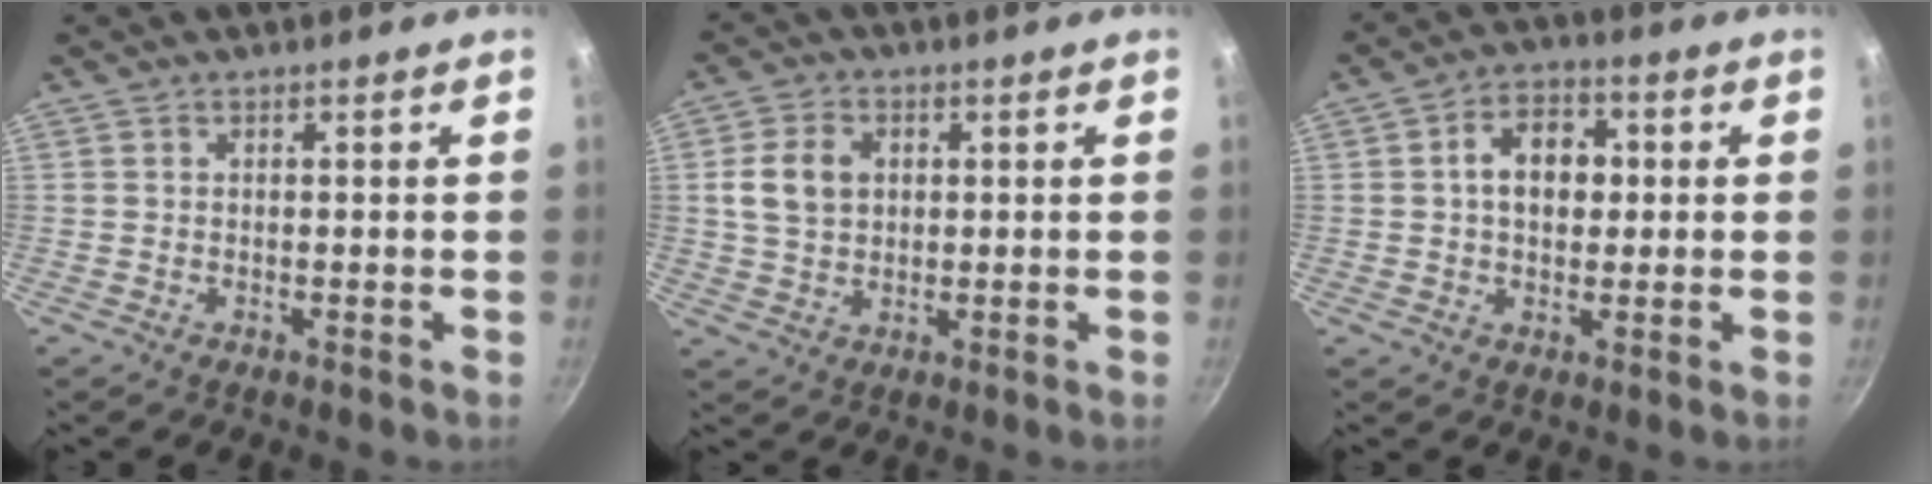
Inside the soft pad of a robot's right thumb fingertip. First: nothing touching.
{"total": 7.5, "force": [1.3, 5.6, 4.8], "torque": [-0.076, 0.007, 0.022]}
{"total": 8.3, "force": [0.9, 5.9, 5.7], "torque": [-0.058, 0.014, 0.004]}